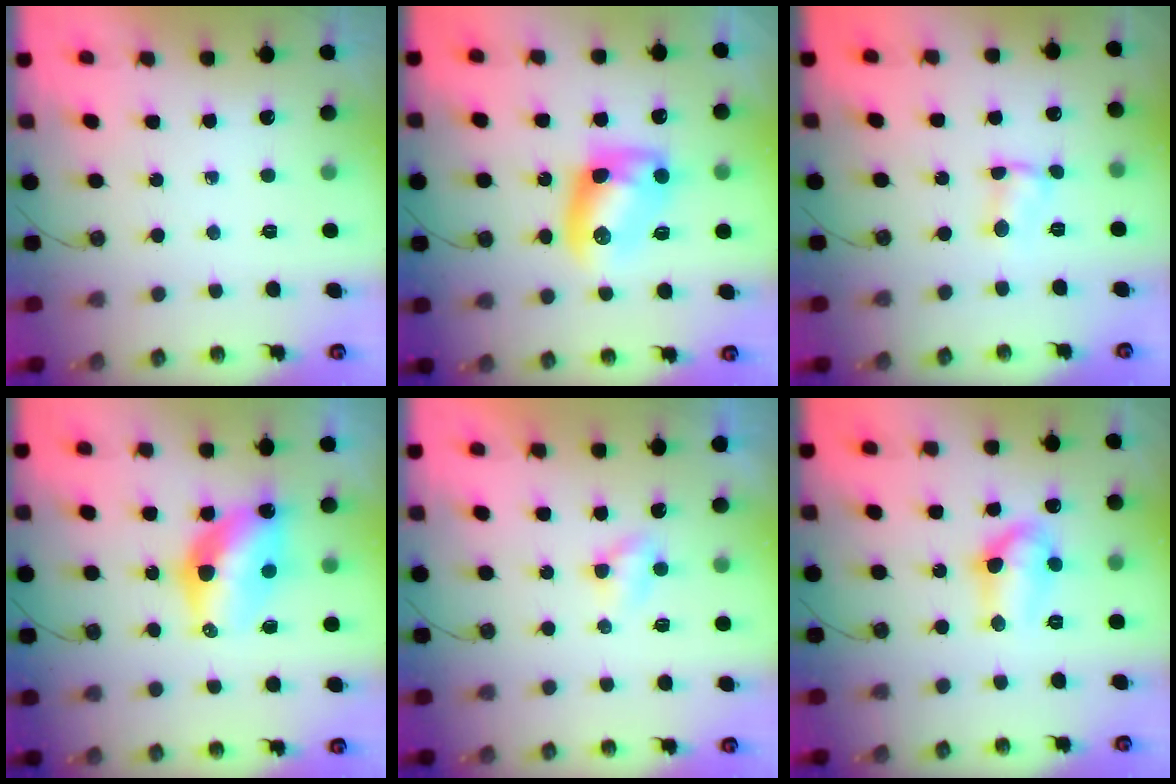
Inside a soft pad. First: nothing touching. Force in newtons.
{"total": 10.7, "press": 10.7, "slide": 0.4}
{"total": 2.7, "press": 2.7, "slide": 0.4}
{"total": 11.3, "press": 11.3, "slide": 1.0}
{"total": 2.8, "press": 2.8, "slide": 0.3}
{"total": 10.6, "press": 10.6, "slide": 0.9}